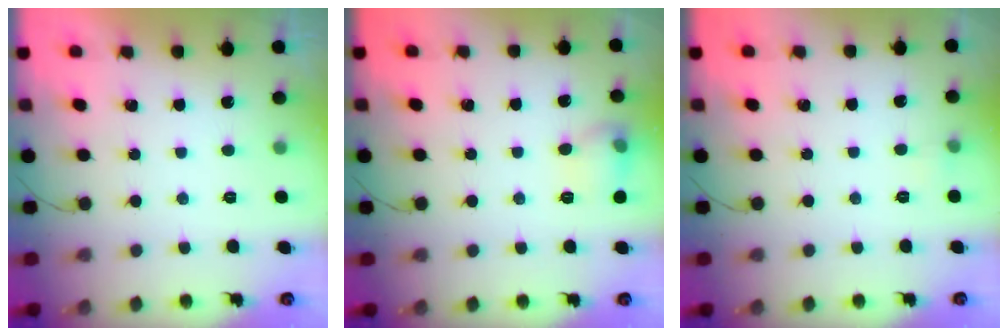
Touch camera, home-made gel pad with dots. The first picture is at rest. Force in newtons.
{"total": 8.3, "press": 8.2, "slide": 1.0}
{"total": 2.5, "press": 2.3, "slide": 1.1}